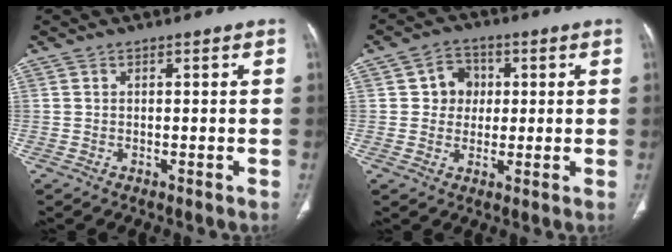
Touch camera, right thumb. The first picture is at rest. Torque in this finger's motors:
{"motor_torque": [-0.35, 0.20, -0.10, 0.12, 0.04]}